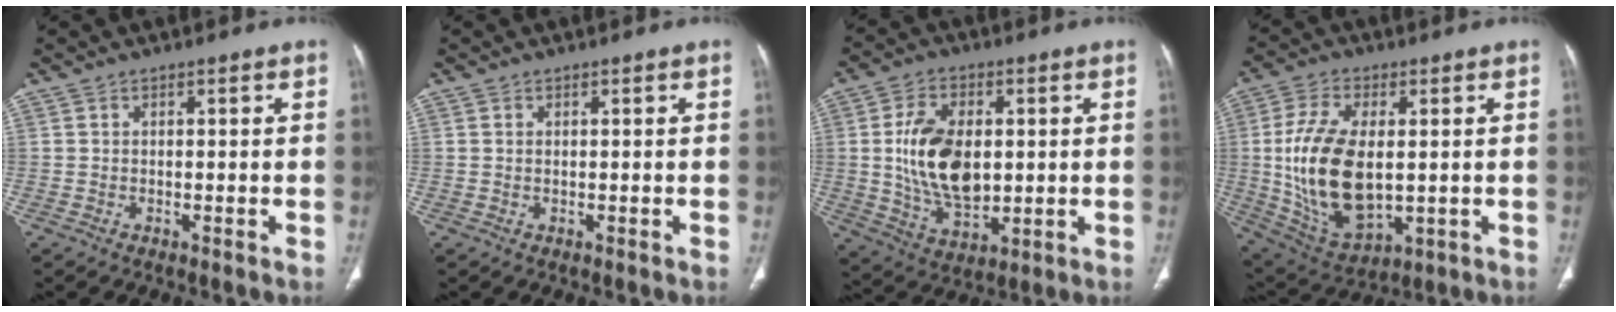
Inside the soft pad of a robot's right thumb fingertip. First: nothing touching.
{"total": 0.0}
{"total": 14.6, "force": [1.1, 8.9, 11.6], "torque": [-0.192, -0.010, 0.030]}
{"total": 18.0, "force": [0.3, 9.7, 15.1], "torque": [-0.294, -0.011, 0.023]}